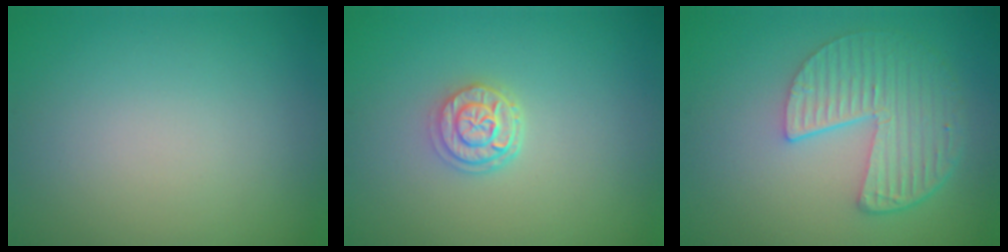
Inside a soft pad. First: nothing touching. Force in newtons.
{"total": 2.6, "press": 2.2, "slide": 1.5}
{"total": 5.4, "press": 4.1, "slide": 3.5}